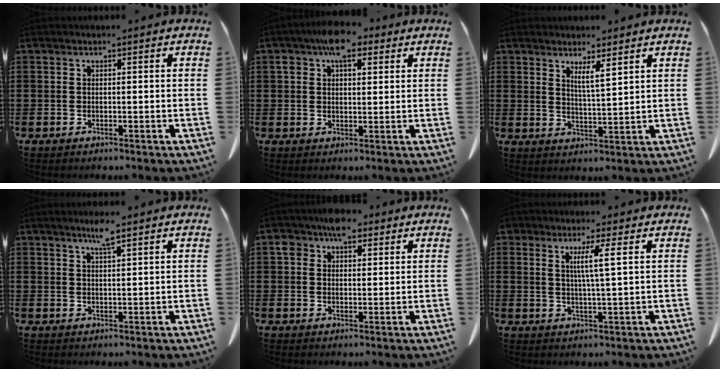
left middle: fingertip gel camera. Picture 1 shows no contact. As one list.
[{"total": 6.8, "force": [3.9, 3.3, 4.4], "torque": [-0.076, 0.006, 0.065]}, {"total": 3.4, "force": [2.7, 0.0, 2.0], "torque": [-0.046, -0.004, 0.046]}, {"total": 3.5, "force": [2.6, 0.2, 2.4], "torque": [-0.051, 0.003, 0.044]}, {"total": 5.5, "force": [3.4, 3.3, 2.8], "torque": [-0.052, 0.011, 0.059]}, {"total": 3.6, "force": [1.6, -0.3, 3.2], "torque": [-0.069, -0.004, 0.025]}]